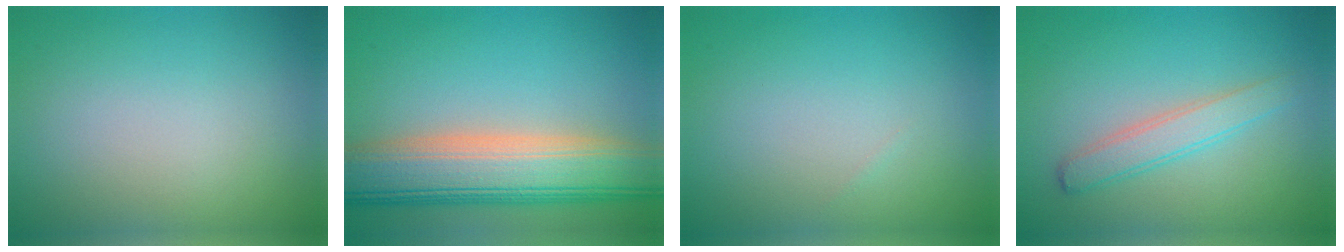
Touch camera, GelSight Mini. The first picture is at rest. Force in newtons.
{"total": 10.3, "press": 10.2, "slide": 1.2}
{"total": 0.0}
{"total": 2.5, "press": 2.5, "slide": 0.1}